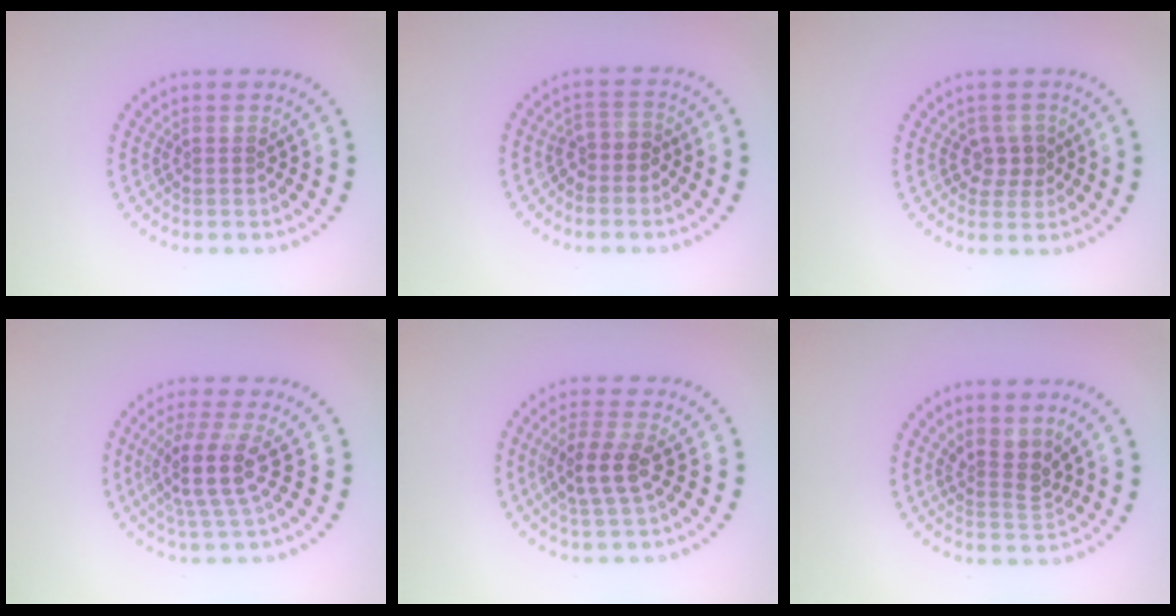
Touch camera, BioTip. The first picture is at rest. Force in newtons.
{"total": 1.7, "press": 1.4, "slide": 1.0}
{"total": 1.9, "press": 1.7, "slide": 0.8}
{"total": 4.0, "press": 3.1, "slide": 2.5}
{"total": 3.1, "press": 2.8, "slide": 1.3}
{"total": 2.5, "press": 1.9, "slide": 1.6}